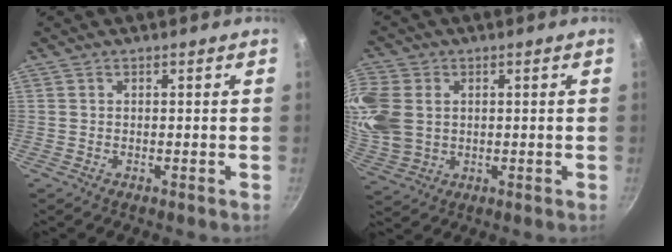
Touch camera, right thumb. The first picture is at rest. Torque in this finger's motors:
{"motor_torque": [-0.02, 0.52, 0.87, 0.75, 0.23]}